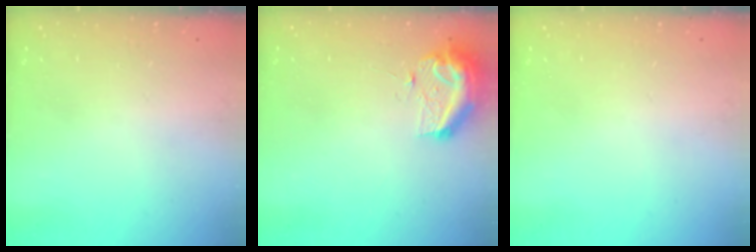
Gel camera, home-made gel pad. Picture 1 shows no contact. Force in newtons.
{"total": 10.4, "press": 10.4, "slide": 0.9}
{"total": 0.0}